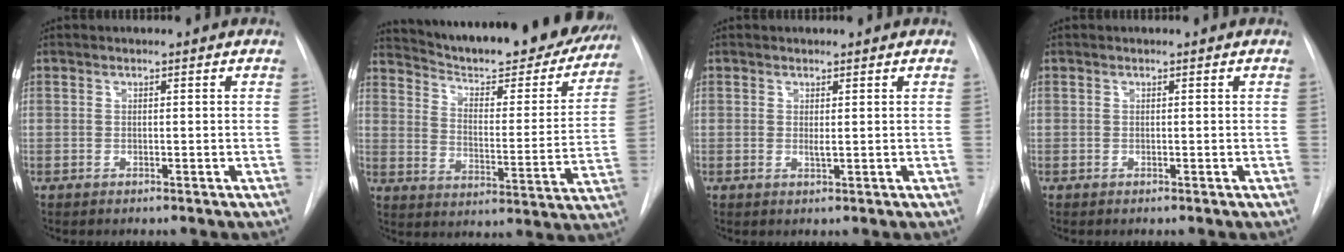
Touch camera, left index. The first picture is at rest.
{"total": 27.7, "force": [24.6, 5.5, 11.5], "torque": [-0.178, -0.054, 0.317]}
{"total": 0.9, "force": [0.4, 0.0, 0.8], "torque": [-0.017, -0.003, 0.009]}
{"total": 0.0}